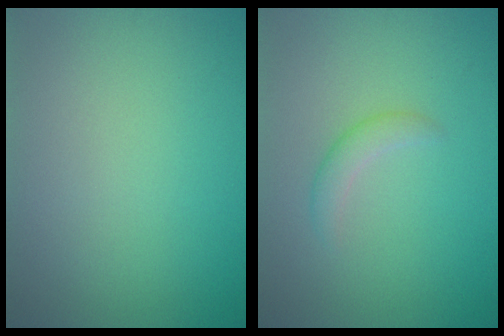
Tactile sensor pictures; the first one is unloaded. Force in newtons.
{"total": 1.5, "press": 1.5, "slide": 0.0}